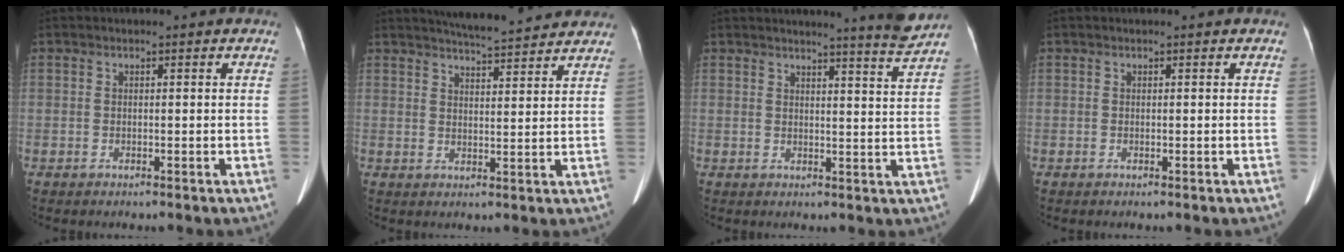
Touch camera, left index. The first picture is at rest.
{"total": 10.9, "force": [10.1, 0.9, 3.8], "torque": [-0.060, 0.010, 0.130]}
{"total": 5.5, "force": [5.1, -1.6, 1.4], "torque": [-0.029, -0.036, 0.056]}
{"total": 0.0}